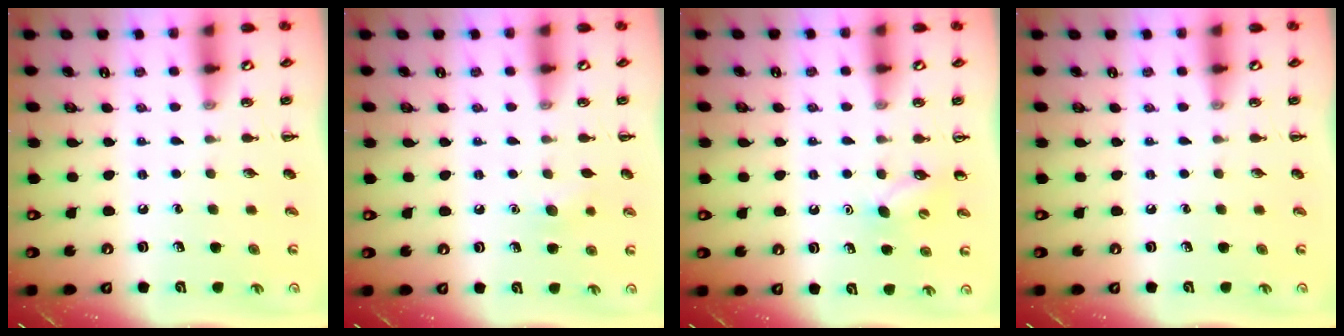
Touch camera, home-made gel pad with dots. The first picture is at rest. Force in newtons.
{"total": 5.7, "press": 5.6, "slide": 1.2}
{"total": 6.1, "press": 5.8, "slide": 1.8}
{"total": 0.0}